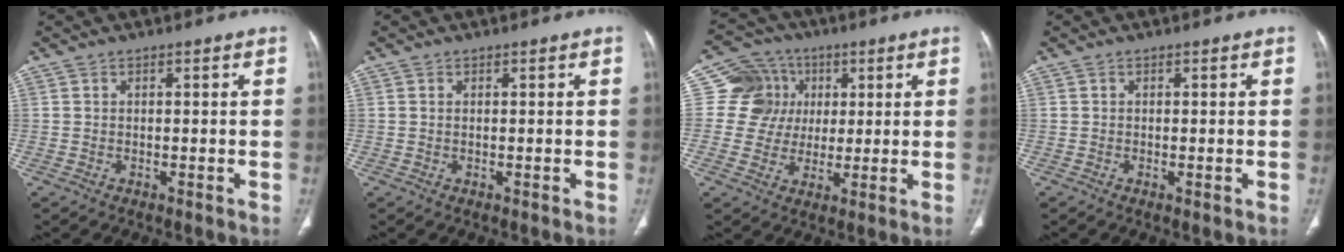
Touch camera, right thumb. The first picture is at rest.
{"total": 0.0}
{"total": 10.3, "force": [2.3, 9.8, 1.9], "torque": [0.007, 0.008, 0.037]}
{"total": 0.5, "force": [-0.1, 0.1, 0.5], "torque": [-0.013, -0.003, -0.002]}